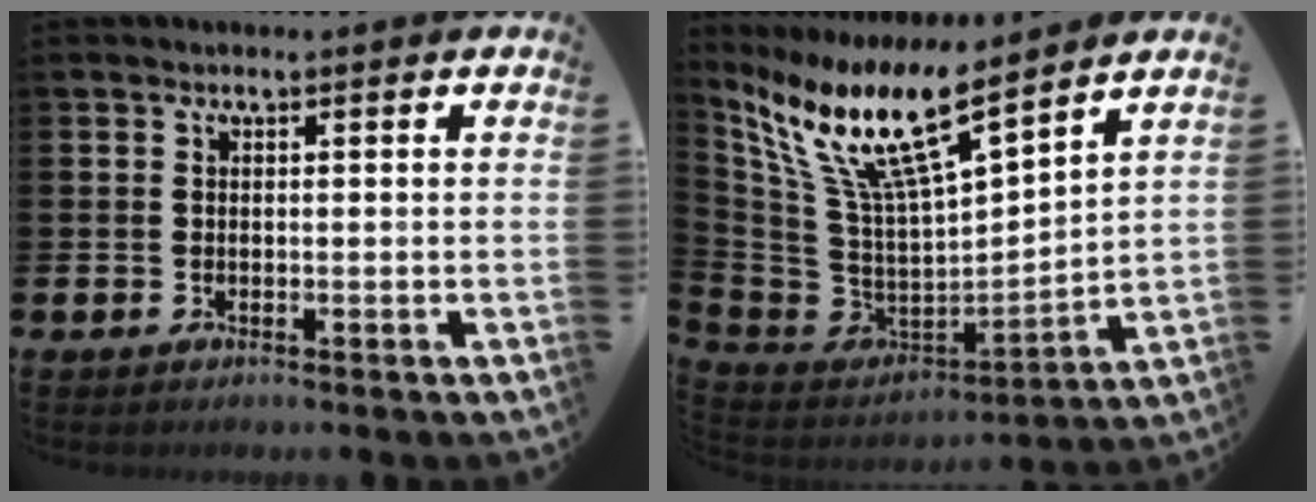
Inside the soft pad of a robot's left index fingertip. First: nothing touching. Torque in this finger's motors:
{"motor_torque": [2.14, 0.00, 0.96, 0.21]}